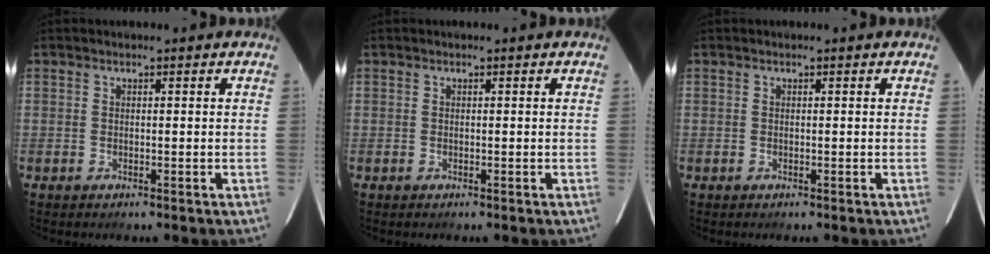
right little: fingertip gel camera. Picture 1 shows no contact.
{"total": 0.0}
{"total": 0.0}